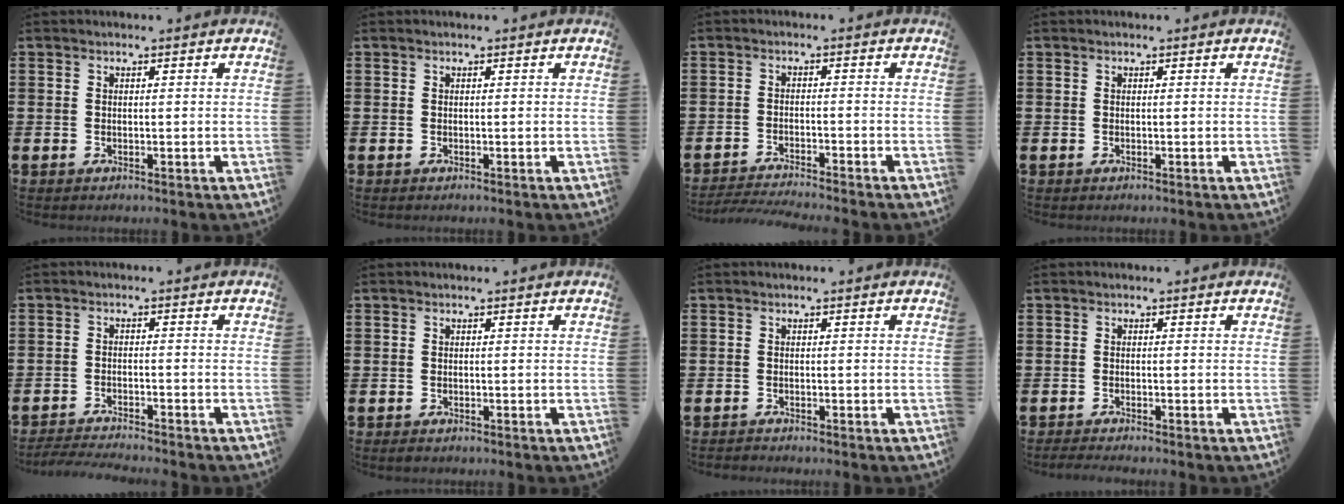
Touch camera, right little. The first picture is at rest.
{"total": 0.0}
{"total": 2.3, "force": [-2.3, -0.2, 0.5], "torque": [-0.008, 0.002, -0.047]}
{"total": 0.0}
{"total": 2.3, "force": [-2.2, -0.2, 0.6], "torque": [-0.008, 0.002, -0.045]}
{"total": 0.0}
{"total": 0.5, "force": [-0.5, 0.0, -0.1], "torque": [0.000, -0.002, -0.011]}
{"total": 0.9, "force": [-0.9, 0.0, 0.3], "torque": [-0.007, -0.002, -0.017]}